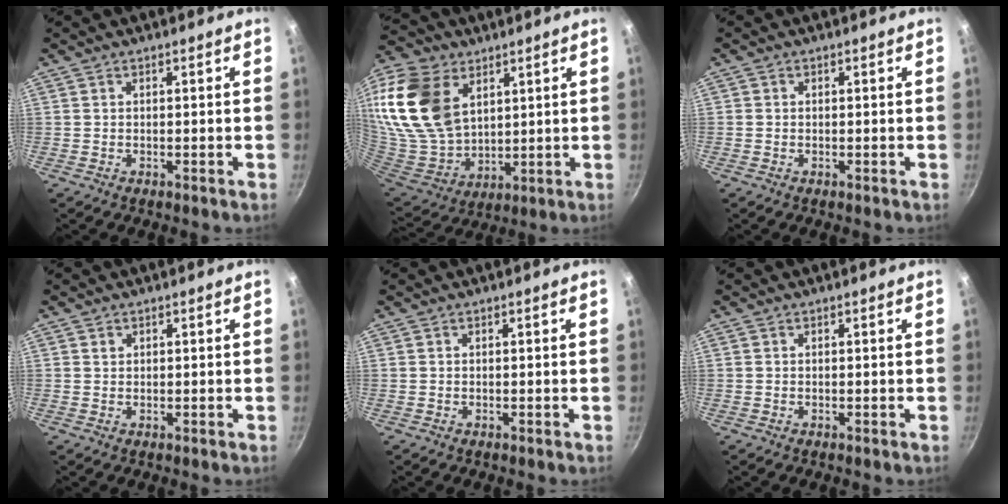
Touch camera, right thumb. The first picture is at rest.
{"total": 22.8, "force": [9.0, 15.0, 14.6], "torque": [-0.283, -0.028, 0.184]}
{"total": 0.5, "force": [-0.1, 0.5, 0.1], "torque": [0.001, 0.001, -0.005]}
{"total": 0.7, "force": [0.3, 0.6, 0.2], "torque": [-0.001, 0.001, 0.005]}
{"total": 0.0}
{"total": 0.0}